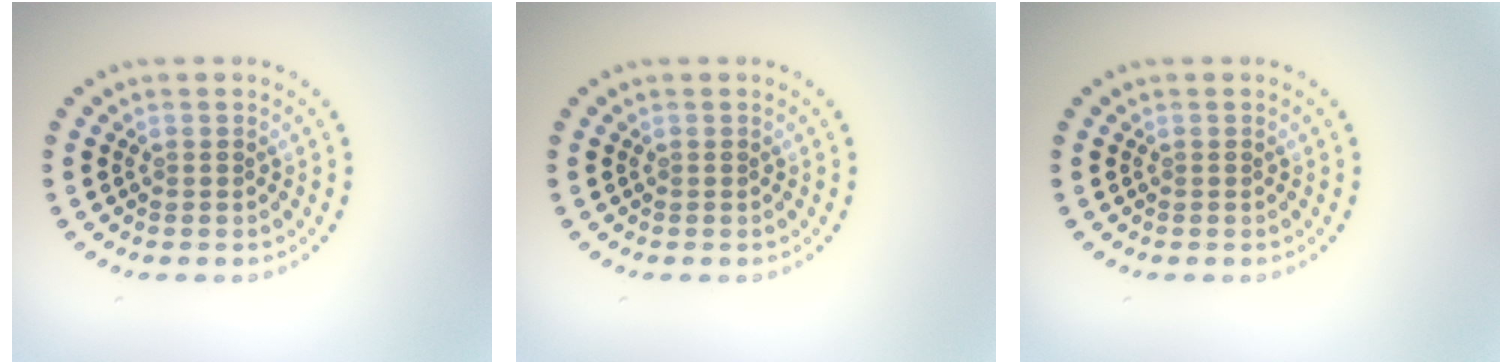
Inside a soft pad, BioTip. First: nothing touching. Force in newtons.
{"total": 0.0}
{"total": 0.0}